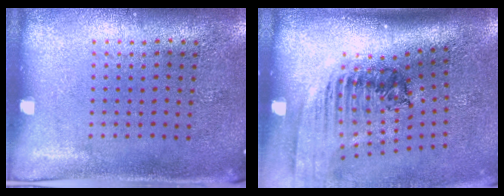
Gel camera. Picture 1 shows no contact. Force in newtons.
{"total": 2.4, "press": 1.7, "slide": 1.7}